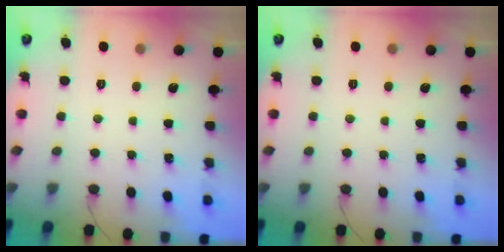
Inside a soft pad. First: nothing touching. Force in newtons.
{"total": 0.0}